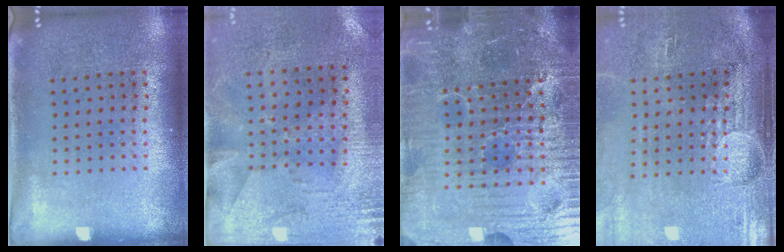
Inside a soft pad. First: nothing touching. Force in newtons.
{"total": 2.8, "press": 2.2, "slide": 1.6}
{"total": 7.1, "press": 6.3, "slide": 3.2}
{"total": 4.5, "press": 3.8, "slide": 2.5}